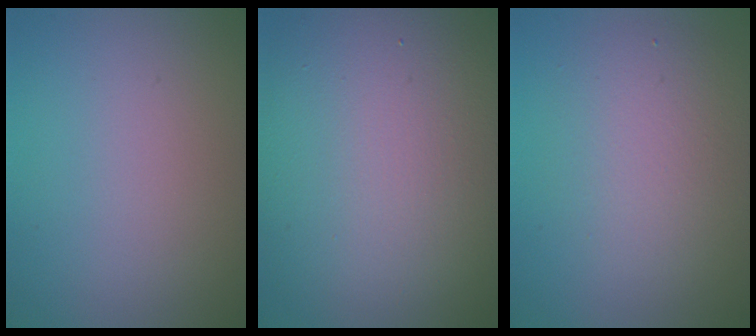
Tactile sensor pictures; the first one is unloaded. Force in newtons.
{"total": 15.2, "press": 15.2, "slide": 1.1}
{"total": 2.6, "press": 2.6, "slide": 0.3}